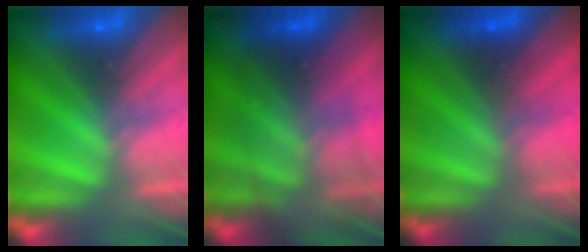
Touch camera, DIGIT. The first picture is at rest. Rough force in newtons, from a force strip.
{"total": 4.8}
{"total": 1.7}